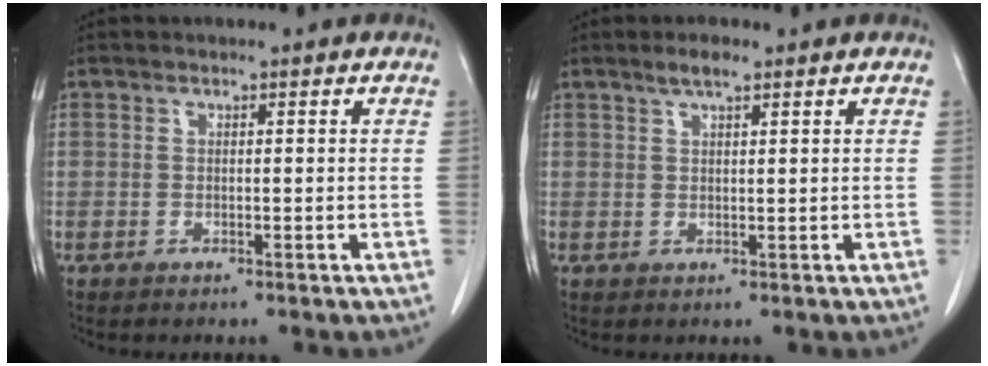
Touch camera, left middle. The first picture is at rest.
{"total": 2.4, "force": [1.8, 0.4, 1.6], "torque": [-0.035, 0.004, 0.032]}